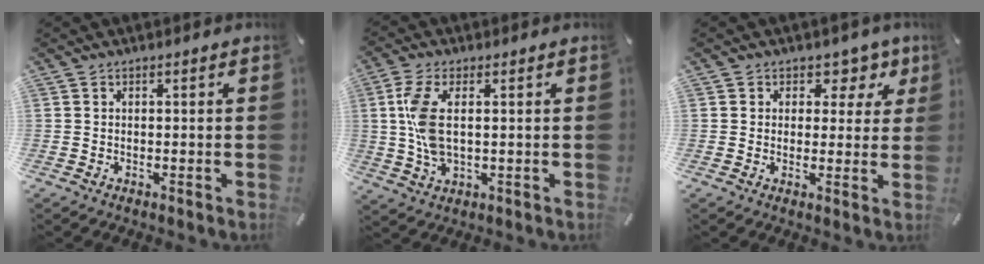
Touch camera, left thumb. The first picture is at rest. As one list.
[{"total": 8.4, "force": [0.9, 3.9, 7.4], "torque": [-0.172, -0.002, 0.010]}, {"total": 6.4, "force": [3.1, 5.0, 2.4], "torque": [-0.012, -0.023, 0.047]}]